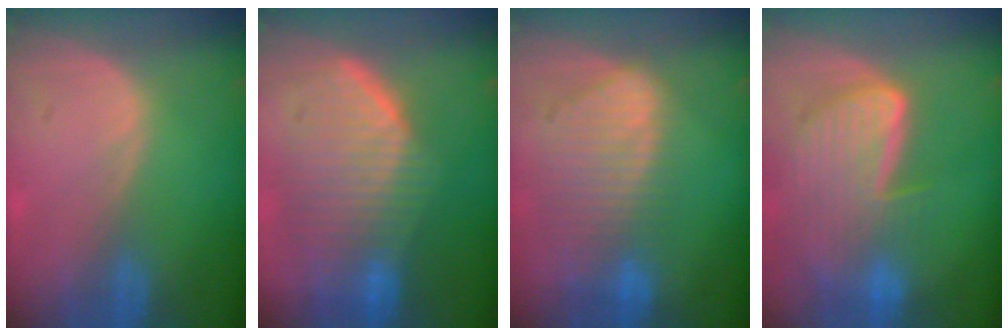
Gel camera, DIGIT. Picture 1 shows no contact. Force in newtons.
{"total": 10.1, "press": 9.0, "slide": 4.6}
{"total": 9.6, "press": 8.3, "slide": 4.8}
{"total": 9.2, "press": 8.1, "slide": 4.3}